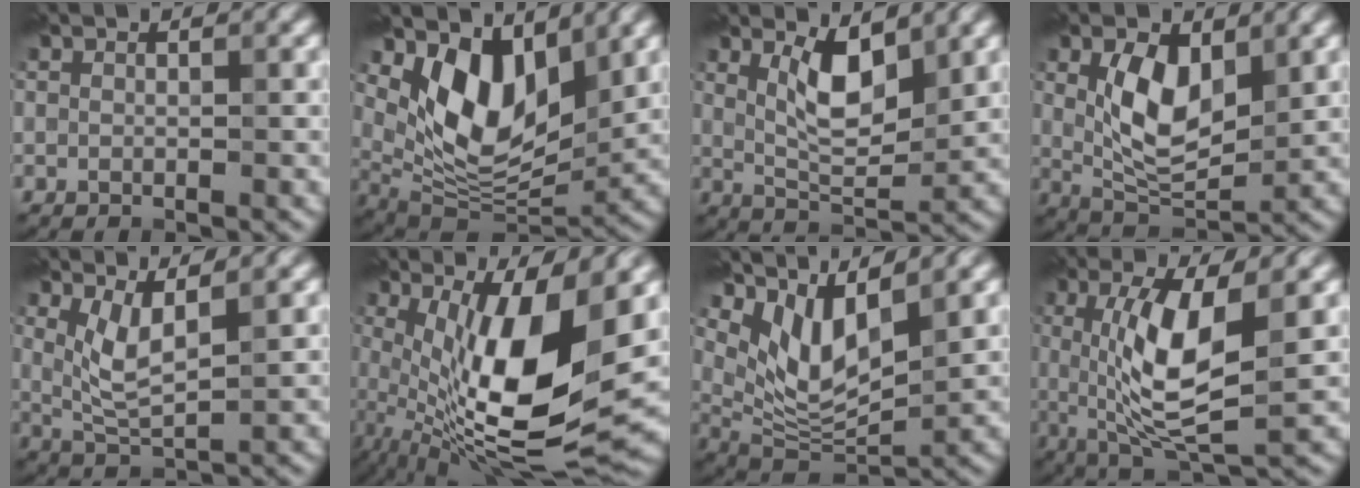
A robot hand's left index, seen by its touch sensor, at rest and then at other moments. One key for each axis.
{"total": 8.5, "fx": 3.6, "fy": 4.8, "fz": 6.1, "tx": -0.109, "ty": -0.026, "tz": 0.060}
{"total": 4.8, "fx": 2.1, "fy": 1.7, "fz": 4.0, "tx": -0.073, "ty": -0.002, "tz": 0.038}
{"total": 6.2, "fx": 1.6, "fy": 3.2, "fz": 5.1, "tx": -0.100, "ty": -0.002, "tz": 0.033}
{"total": 3.4, "fx": 1.4, "fy": 0.9, "fz": 2.9, "tx": -0.067, "ty": -0.007, "tz": 0.033}
{"total": 13.1, "fx": 1.0, "fy": 3.8, "fz": 12.5, "tx": -0.212, "ty": -0.013, "tz": 0.020}
{"total": 6.6, "fx": 3.7, "fy": 2.7, "fz": 4.7, "tx": -0.101, "ty": -0.017, "tz": 0.077}
{"total": 7.8, "fx": 0.9, "fy": 2.2, "fz": 7.4, "tx": -0.143, "ty": -0.010, "tz": 0.021}